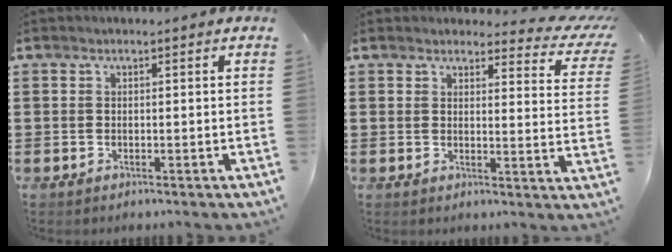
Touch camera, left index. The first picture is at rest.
{"total": 3.7, "force": [3.2, 1.0, 1.5], "torque": [-0.029, -0.017, 0.053]}